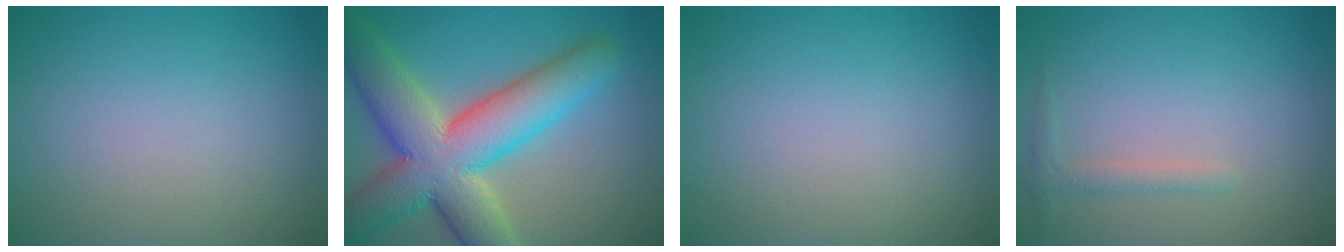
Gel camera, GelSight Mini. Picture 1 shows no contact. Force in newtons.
{"total": 12.1, "press": 12.1, "slide": 0.7}
{"total": 0.0}
{"total": 1.3, "press": 1.3, "slide": 0.1}